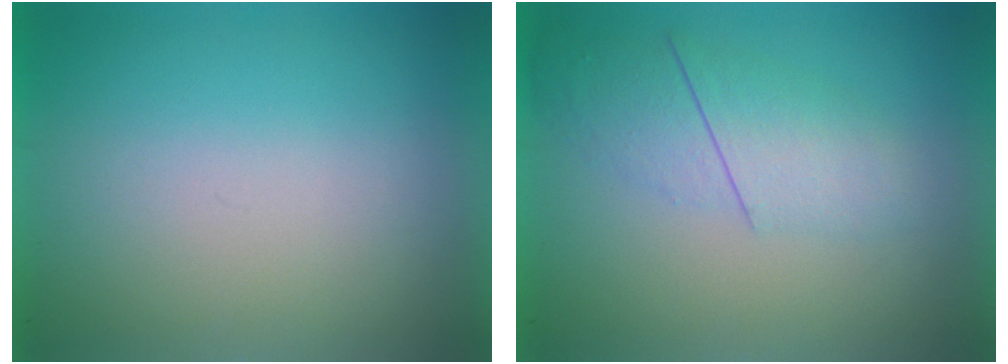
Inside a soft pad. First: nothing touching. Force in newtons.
{"total": 2.3}